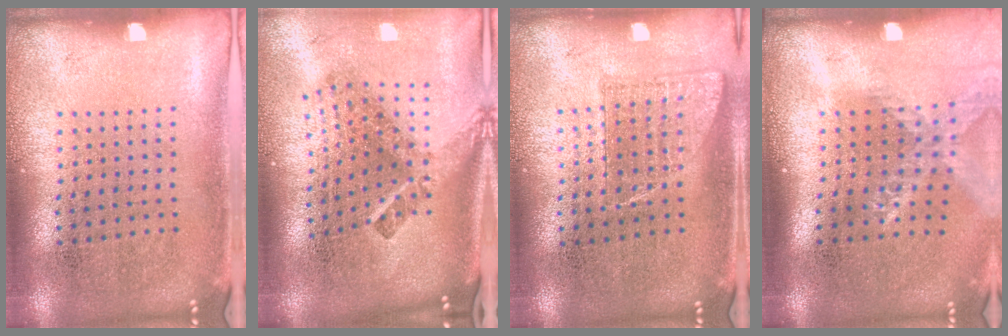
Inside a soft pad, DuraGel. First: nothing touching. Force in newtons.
{"total": 2.8, "press": 1.7, "slide": 2.2}
{"total": 0.8, "press": 0.8, "slide": 0.1}
{"total": 1.6, "press": 1.4, "slide": 0.9}